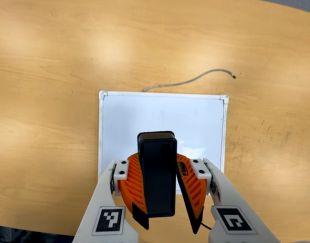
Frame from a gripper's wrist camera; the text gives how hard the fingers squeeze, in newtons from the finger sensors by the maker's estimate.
{"total": 9.4, "left": 9.7, "right": 9.1}